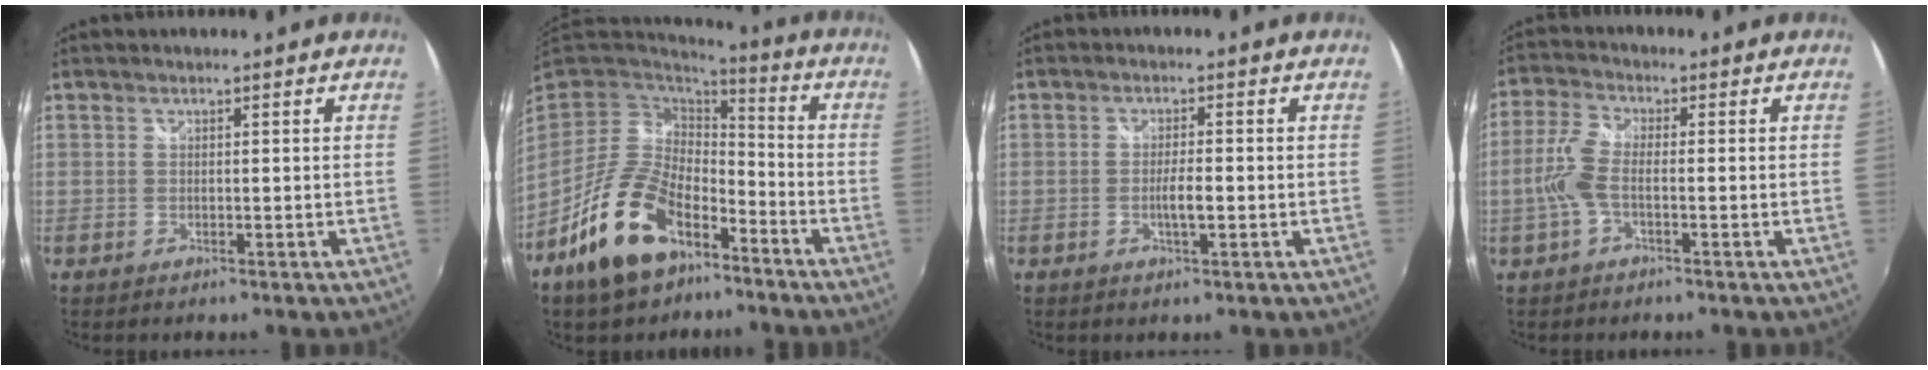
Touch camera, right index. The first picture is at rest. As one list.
[{"total": 16.8, "force": [-9.5, 9.1, 10.4], "torque": [-0.213, -0.002, -0.159]}, {"total": 2.9, "force": [-0.8, 0.4, 2.8], "torque": [-0.050, 0.000, -0.013]}, {"total": 5.8, "force": [-1.4, 1.8, 5.4], "torque": [-0.126, 0.006, -0.031]}]